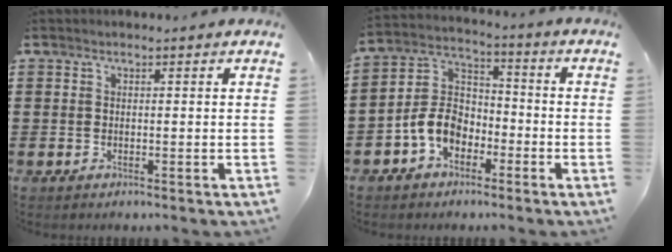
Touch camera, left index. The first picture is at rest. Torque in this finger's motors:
{"motor_torque": [1.44, 0.69, 0.72, 0.11]}